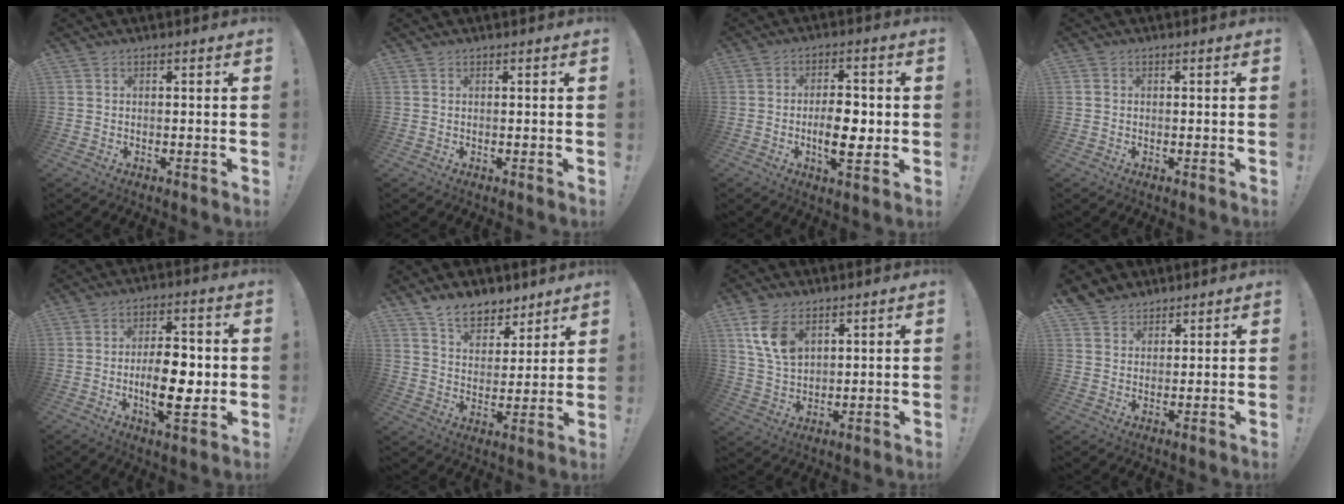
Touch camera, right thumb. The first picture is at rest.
{"total": 0.0}
{"total": 9.8, "force": [-1.8, 4.0, 8.8], "torque": [-0.134, -0.001, -0.034]}
{"total": 0.6, "force": [0.0, 0.6, 0.2], "torque": [-0.002, 0.002, 0.000]}
{"total": 13.0, "force": [-2.0, 5.5, 11.6], "torque": [-0.186, -0.004, -0.042]}
{"total": 9.9, "force": [7.9, 5.3, 2.8], "torque": [-0.050, -0.058, 0.155]}
{"total": 10.3, "force": [5.1, 6.4, 6.2], "torque": [-0.115, -0.014, 0.099]}
{"total": 5.2, "force": [3.9, 3.5, 0.1], "torque": [-0.006, -0.027, 0.077]}